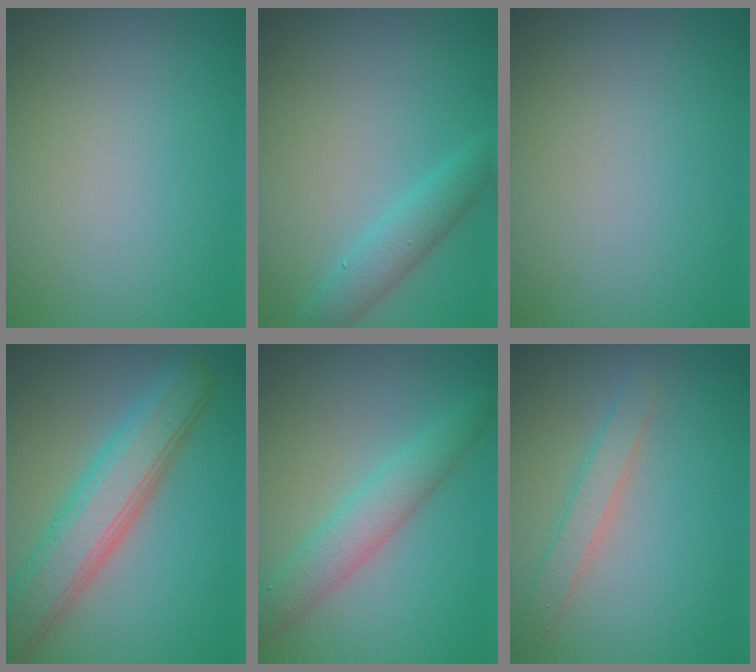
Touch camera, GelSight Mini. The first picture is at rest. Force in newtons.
{"total": 2.9, "press": 2.9, "slide": 0.2}
{"total": 0.0}
{"total": 6.5, "press": 6.5, "slide": 0.3}
{"total": 3.7, "press": 3.7, "slide": 0.1}
{"total": 2.3, "press": 2.3, "slide": 0.1}